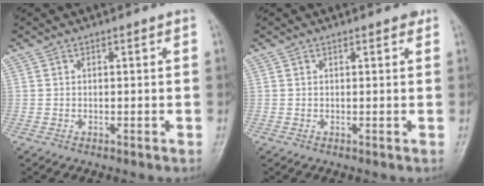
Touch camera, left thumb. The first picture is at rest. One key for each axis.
{"total": 1.2, "fx": 0.8, "fy": 0.5, "fz": 0.7, "tx": -0.008, "ty": -0.002, "tz": 0.007}